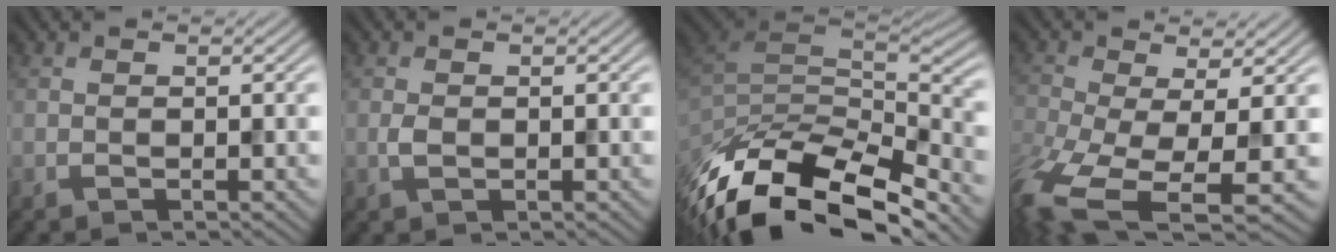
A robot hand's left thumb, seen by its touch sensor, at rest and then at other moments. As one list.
[{"total": 0.9, "force": [-0.3, 0.6, 0.6], "torque": [-0.016, -0.004, -0.004]}, {"total": 14.6, "force": [-9.0, 6.6, 9.5], "torque": [-0.230, -0.023, -0.148]}, {"total": 10.5, "force": [-4.8, 4.1, 8.4], "torque": [-0.205, -0.042, -0.069]}]